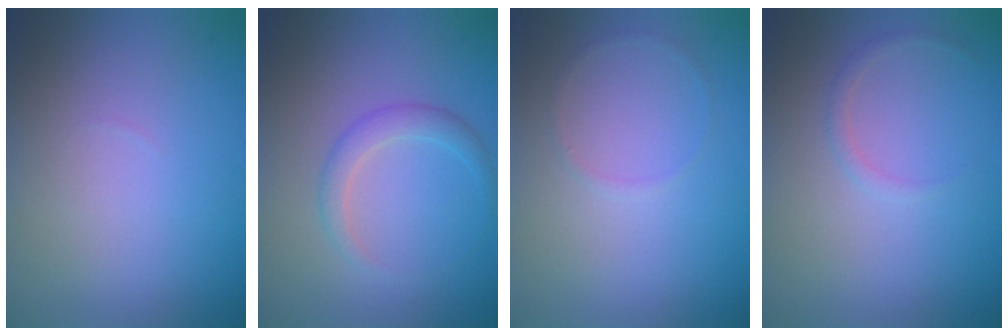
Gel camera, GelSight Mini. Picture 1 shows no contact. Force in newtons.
{"total": 1.9, "press": 1.9, "slide": 0.1}
{"total": 0.5, "press": 0.5, "slide": 0.1}
{"total": 0.8, "press": 0.8, "slide": 0.1}